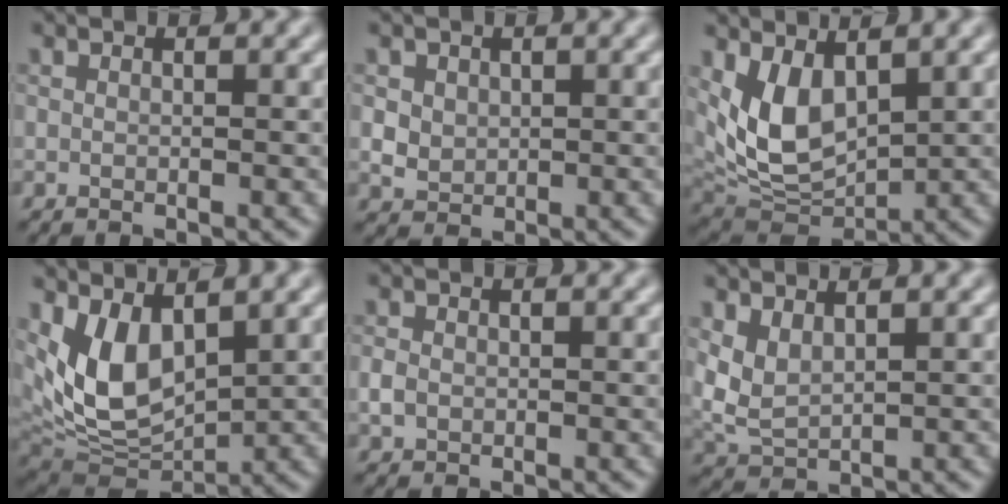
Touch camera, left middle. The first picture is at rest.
{"total": 2.3, "force": [0.7, 2.0, 1.0], "torque": [-0.028, -0.003, 0.024]}
{"total": 6.3, "force": [1.9, 3.7, 4.7], "torque": [-0.101, -0.017, 0.044]}
{"total": 7.0, "force": [2.0, 4.0, 5.4], "torque": [-0.117, -0.018, 0.042]}
{"total": 1.4, "force": [-0.1, 1.2, 0.7], "torque": [-0.014, -0.002, -0.006]}
{"total": 3.0, "force": [1.2, 1.8, 2.1], "torque": [-0.056, 0.000, 0.029]}